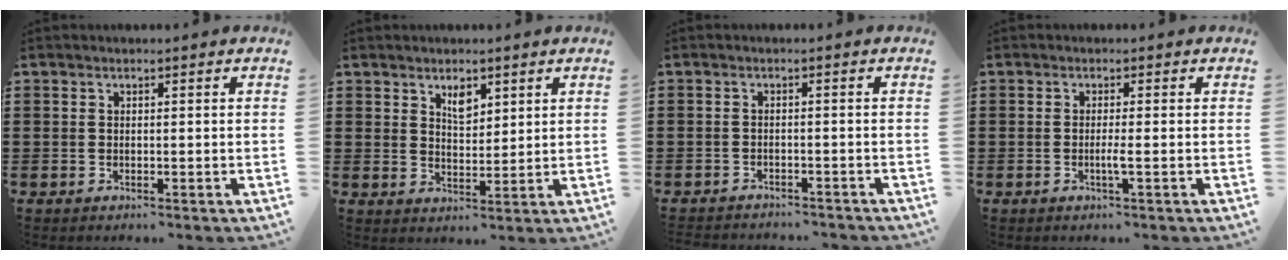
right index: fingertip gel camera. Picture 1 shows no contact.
{"total": 3.3, "force": [2.3, 1.6, 1.8], "torque": [-0.033, 0.002, 0.040]}
{"total": 1.6, "force": [-1.6, 0.1, 0.0], "torque": [-0.005, 0.001, -0.033]}
{"total": 2.0, "force": [-0.7, -0.3, 1.8], "torque": [-0.033, -0.007, -0.013]}